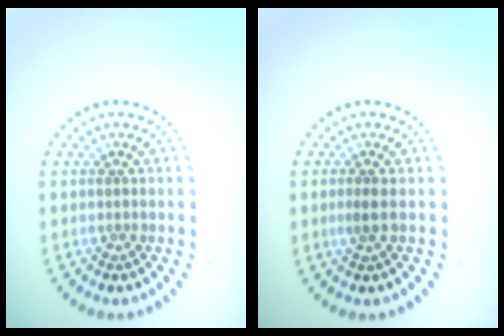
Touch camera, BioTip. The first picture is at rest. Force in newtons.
{"total": 1.1, "press": 0.9, "slide": 0.7}